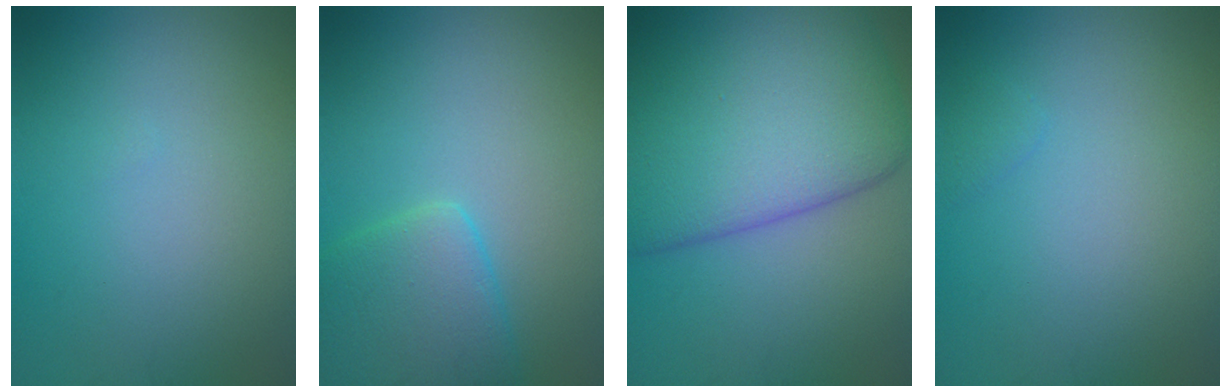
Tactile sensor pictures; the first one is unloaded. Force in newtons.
{"total": 4.6, "press": 4.6, "slide": 0.4}
{"total": 11.3, "press": 11.3, "slide": 0.4}
{"total": 0.6, "press": 0.6, "slide": 0.0}